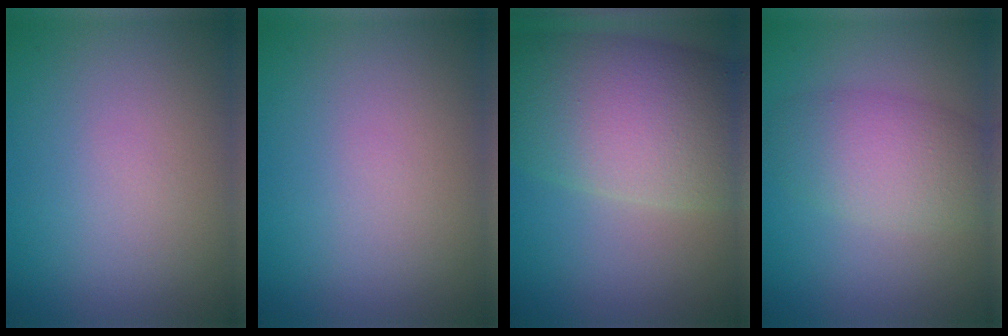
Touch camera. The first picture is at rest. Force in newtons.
{"total": 0.0}
{"total": 12.4, "press": 12.4, "slide": 0.5}
{"total": 4.8, "press": 4.8, "slide": 0.1}